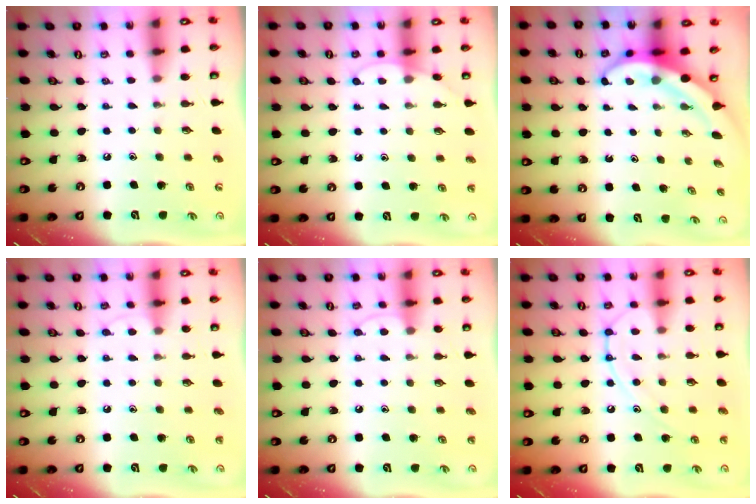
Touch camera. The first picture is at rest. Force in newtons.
{"total": 4.8, "press": 4.7, "slide": 0.4}
{"total": 5.8, "press": 5.7, "slide": 1.5}
{"total": 5.8, "press": 5.7, "slide": 0.6}
{"total": 6.3, "press": 6.3, "slide": 0.6}
{"total": 13.1, "press": 13.0, "slide": 1.2}